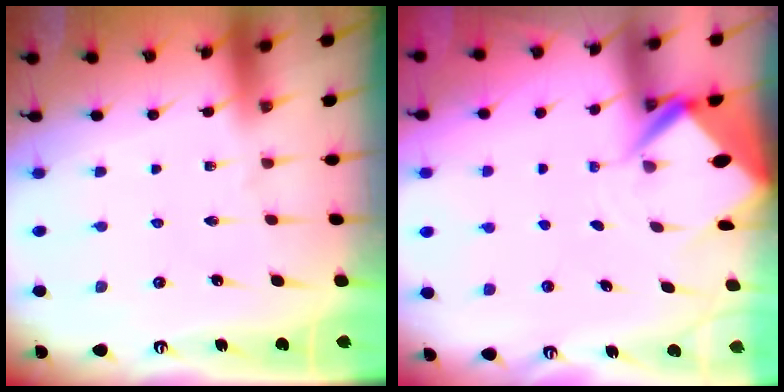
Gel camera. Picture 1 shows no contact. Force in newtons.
{"total": 4.7, "press": 4.7, "slide": 0.4}